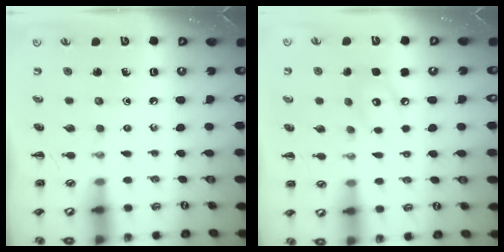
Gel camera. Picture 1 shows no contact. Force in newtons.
{"total": 7.7, "press": 7.7, "slide": 0.8}